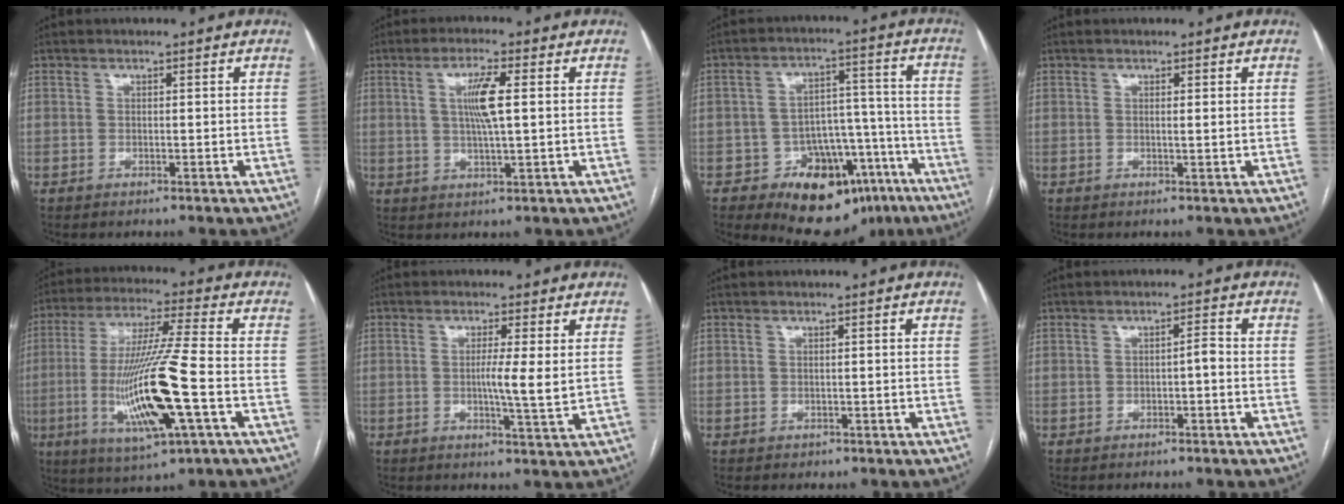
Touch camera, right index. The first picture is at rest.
{"total": 5.9, "force": [1.1, 0.3, 5.8], "torque": [-0.111, 0.001, 0.020]}
{"total": 14.8, "force": [-9.1, 9.2, 7.3], "torque": [-0.061, 0.065, -0.123]}
{"total": 0.6, "force": [0.1, -0.1, 0.6], "torque": [-0.011, 0.000, 0.001]}
{"total": 17.1, "force": [-4.0, 0.5, 16.6], "torque": [-0.335, -0.018, -0.074]}
{"total": 4.5, "force": [0.5, -0.3, 4.5], "torque": [-0.078, -0.008, 0.007]}
{"total": 0.7, "force": [-0.4, 0.7, 0.0], "torque": [-0.004, 0.003, -0.002]}
{"total": 1.5, "force": [-0.4, 0.3, 1.4], "torque": [-0.020, 0.004, -0.008]}